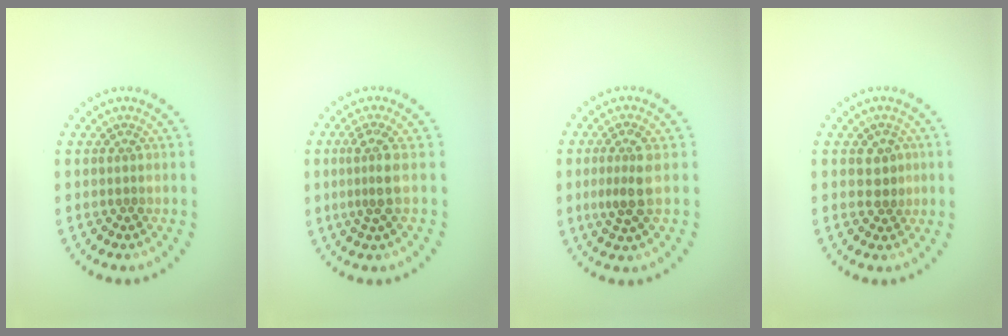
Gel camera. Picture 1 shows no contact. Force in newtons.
{"total": 2.4, "press": 1.8, "slide": 1.6}
{"total": 2.7, "press": 2.5, "slide": 1.1}
{"total": 1.8, "press": 1.7, "slide": 0.8}